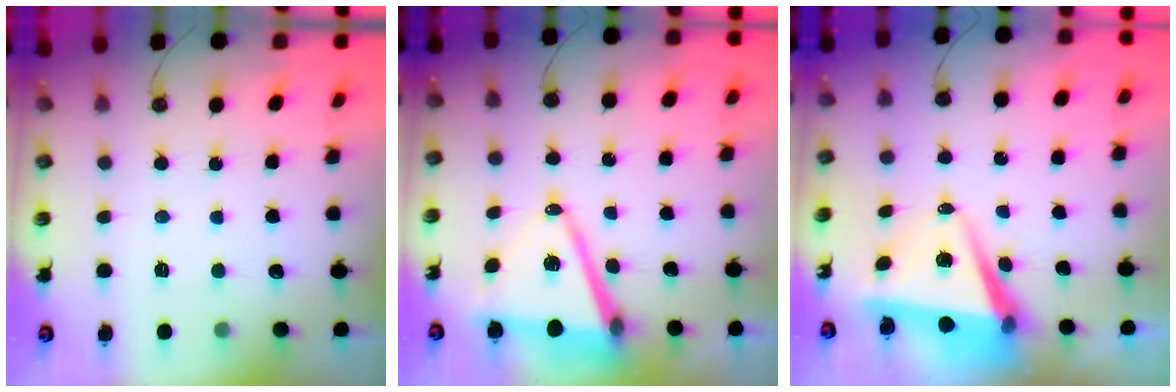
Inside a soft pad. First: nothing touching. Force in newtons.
{"total": 12.0, "press": 11.3, "slide": 4.0}
{"total": 7.0, "press": 5.4, "slide": 4.4}